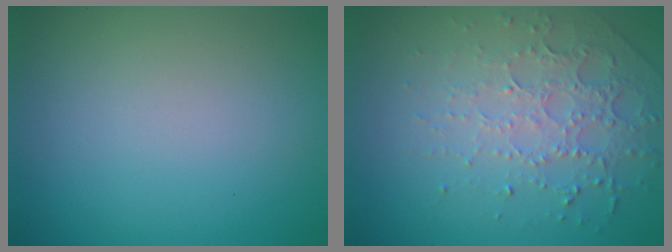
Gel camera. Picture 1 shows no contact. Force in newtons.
{"total": 4.5, "press": 3.1, "slide": 3.2}